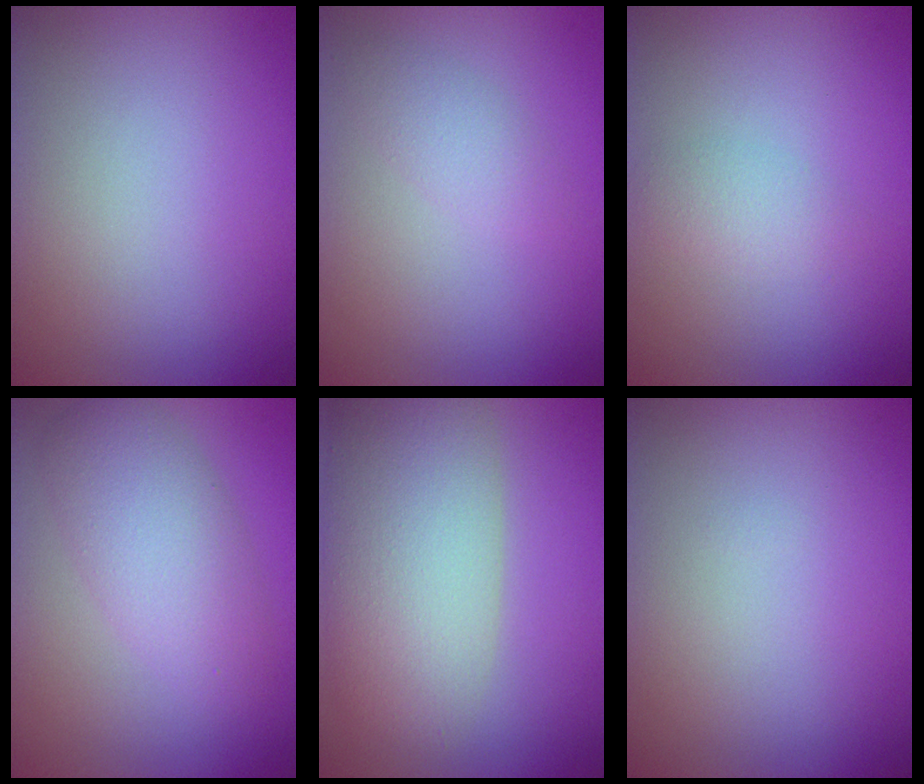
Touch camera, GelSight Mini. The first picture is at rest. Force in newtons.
{"total": 1.7, "press": 1.7, "slide": 0.0}
{"total": 1.5, "press": 1.5, "slide": 0.0}
{"total": 5.0, "press": 5.0, "slide": 0.4}
{"total": 8.4, "press": 8.4, "slide": 0.5}
{"total": 0.0}